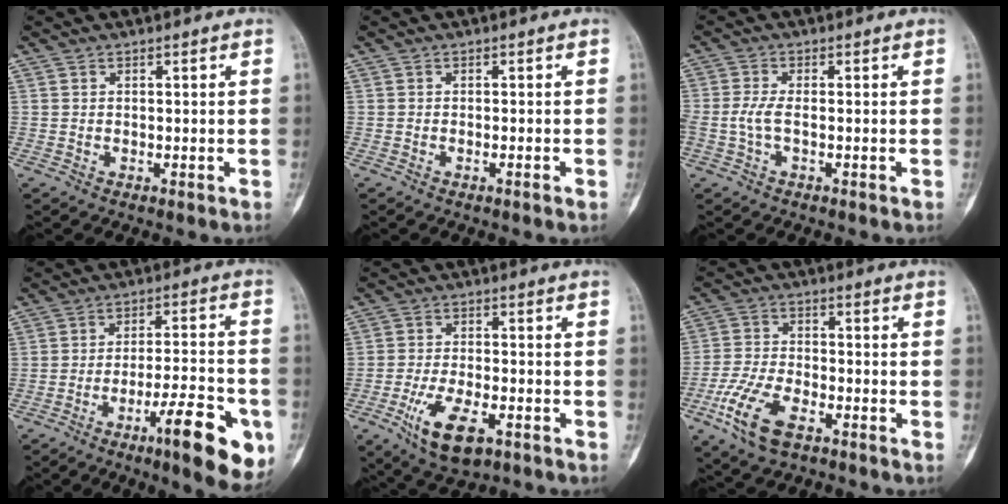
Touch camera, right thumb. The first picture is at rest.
{"total": 0.7, "force": [-0.5, 0.2, 0.5], "torque": [-0.010, 0.006, -0.006]}
{"total": 3.6, "force": [-0.8, 1.8, 3.0], "torque": [-0.076, 0.006, -0.021]}
{"total": 16.0, "force": [-7.4, 3.8, 13.7], "torque": [-0.177, 0.034, -0.105]}
{"total": 10.7, "force": [-5.2, 4.8, 8.1], "torque": [-0.143, 0.013, -0.084]}
{"total": 11.3, "force": [-5.9, 5.5, 7.8], "torque": [-0.162, 0.016, -0.114]}